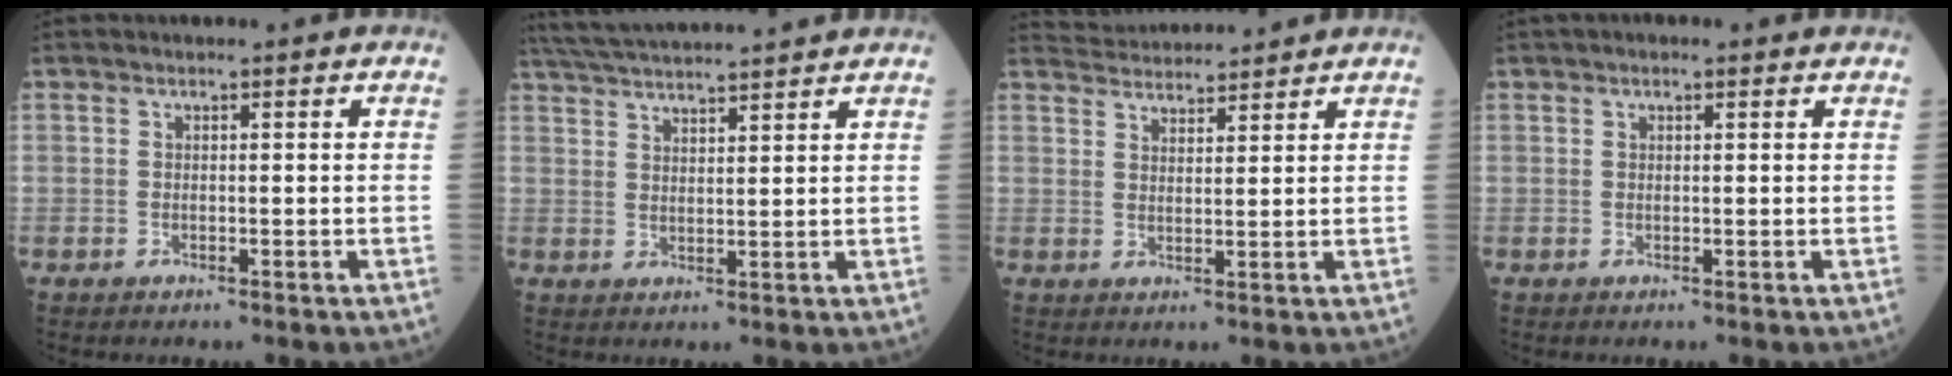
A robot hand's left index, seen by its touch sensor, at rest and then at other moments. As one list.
[{"total": 13.0, "force": [12.2, -0.2, 4.7], "torque": [-0.096, 0.033, 0.188]}, {"total": 6.8, "force": [6.7, 0.3, 0.7], "torque": [-0.021, 0.031, 0.106]}, {"total": 0.9, "force": [0.6, 0.4, 0.5], "torque": [-0.015, 0.013, 0.005]}]